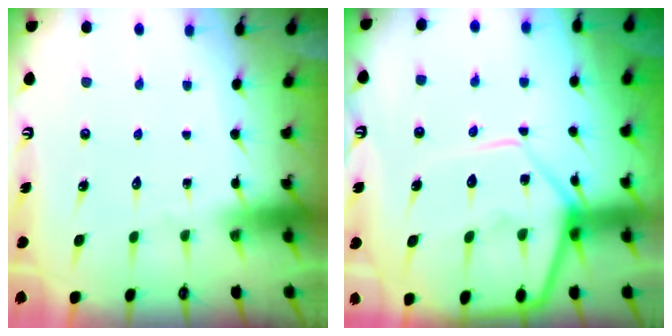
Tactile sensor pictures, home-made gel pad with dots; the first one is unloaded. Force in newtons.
{"total": 13.3, "press": 13.3, "slide": 1.3}